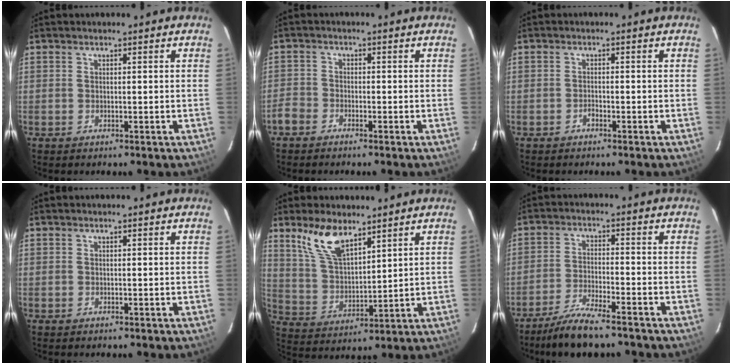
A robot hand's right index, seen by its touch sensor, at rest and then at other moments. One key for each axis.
{"total": 3.7, "fx": -2.6, "fy": 2.5, "fz": 0.9, "tx": -0.030, "ty": 0.007, "tz": -0.059}
{"total": 0.9, "fx": -0.8, "fy": 0.4, "fz": 0.3, "tx": -0.004, "ty": 0.003, "tz": -0.015}
{"total": 0.0}
{"total": 10.2, "fx": 7.0, "fy": 4.1, "fz": 6.2, "tx": -0.121, "ty": 0.009, "tz": 0.148}
{"total": 8.6, "fx": -7.3, "fy": 1.1, "fz": 4.4, "tx": -0.106, "ty": -0.012, "tz": -0.133}